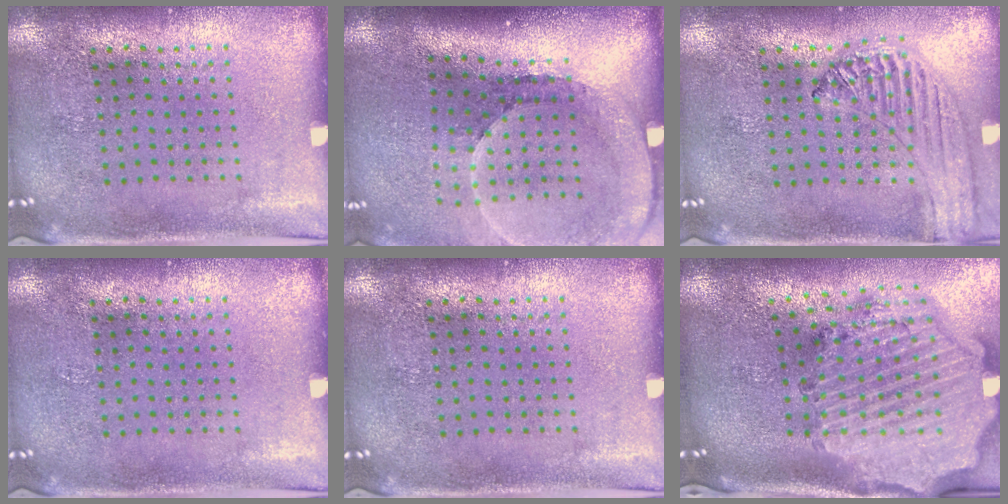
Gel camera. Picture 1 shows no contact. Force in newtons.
{"total": 2.7, "press": 1.8, "slide": 1.9}
{"total": 1.2, "press": 1.2, "slide": 0.1}
{"total": 0.0}
{"total": 0.0}
{"total": 4.1, "press": 3.3, "slide": 2.4}